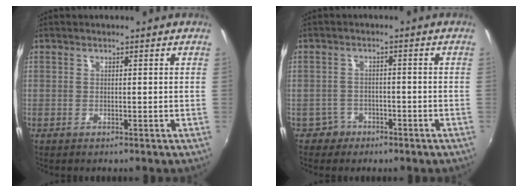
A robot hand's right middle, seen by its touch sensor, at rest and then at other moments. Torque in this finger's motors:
{"motor_torque": [-0.29, -0.29, -0.06, -0.02]}